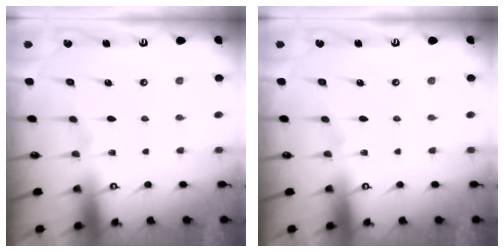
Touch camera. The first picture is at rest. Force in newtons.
{"total": 0.0}